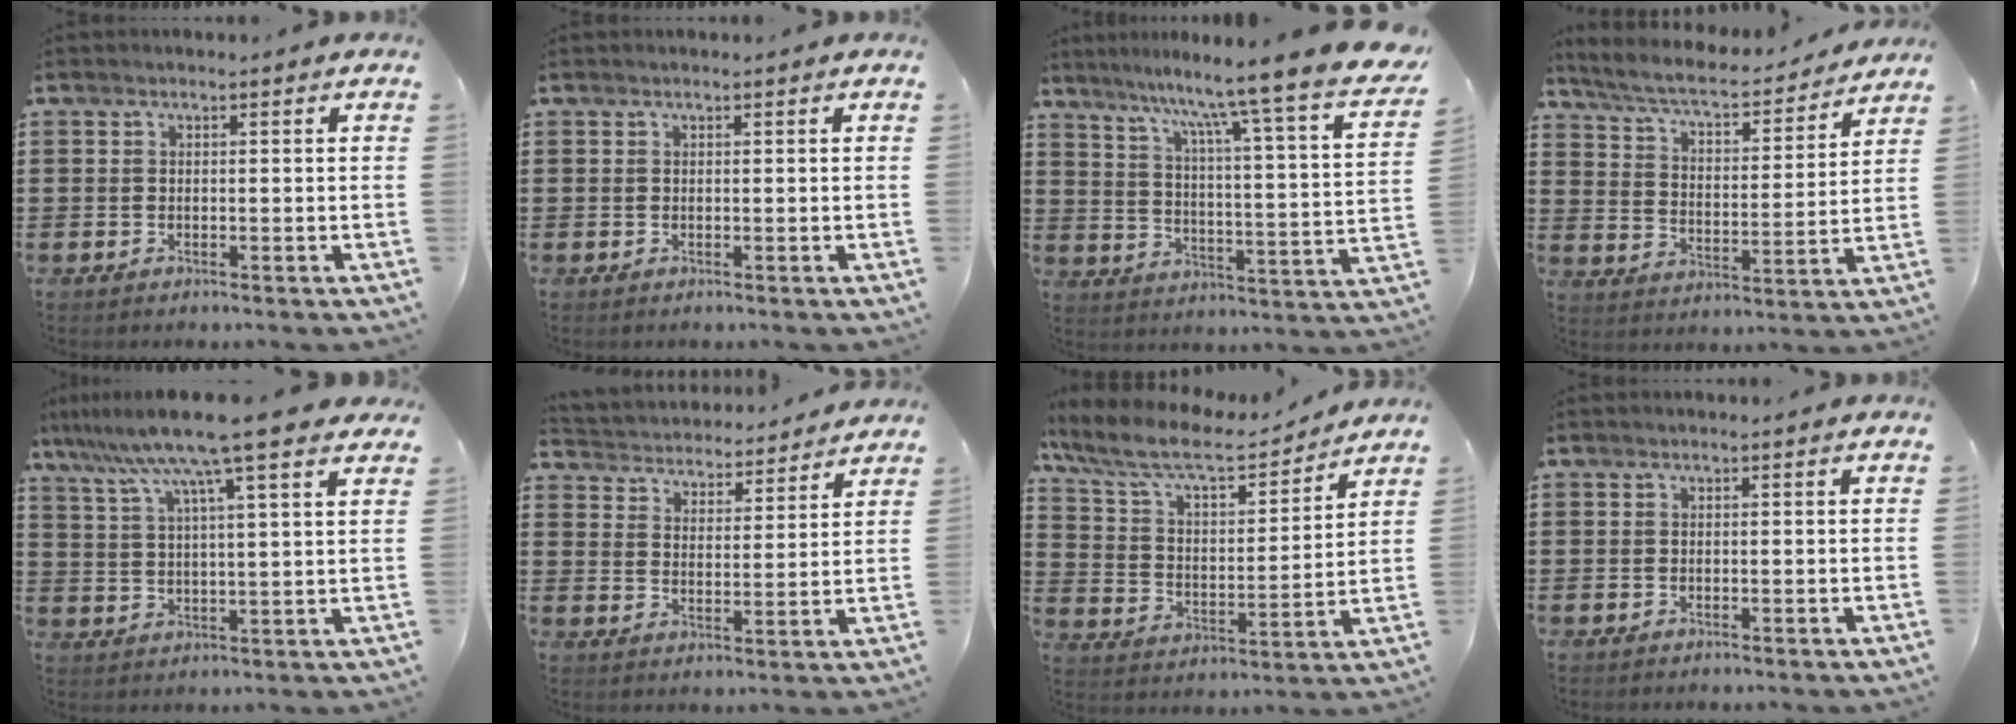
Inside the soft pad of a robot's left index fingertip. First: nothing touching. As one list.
[{"total": 0.0}, {"total": 9.3, "force": [7.8, -2.1, 4.5], "torque": [-0.103, -0.078, 0.114]}, {"total": 6.0, "force": [5.4, 0.8, 2.6], "torque": [-0.076, -0.036, 0.086]}, {"total": 11.5, "force": [8.9, 0.1, 7.3], "torque": [-0.168, -0.027, 0.149]}, {"total": 3.8, "force": [3.8, 0.2, -0.5], "torque": [-0.014, -0.032, 0.060]}, {"total": 9.6, "force": [8.1, 2.3, 4.6], "torque": [-0.121, -0.042, 0.137]}, {"total": 0.0}]